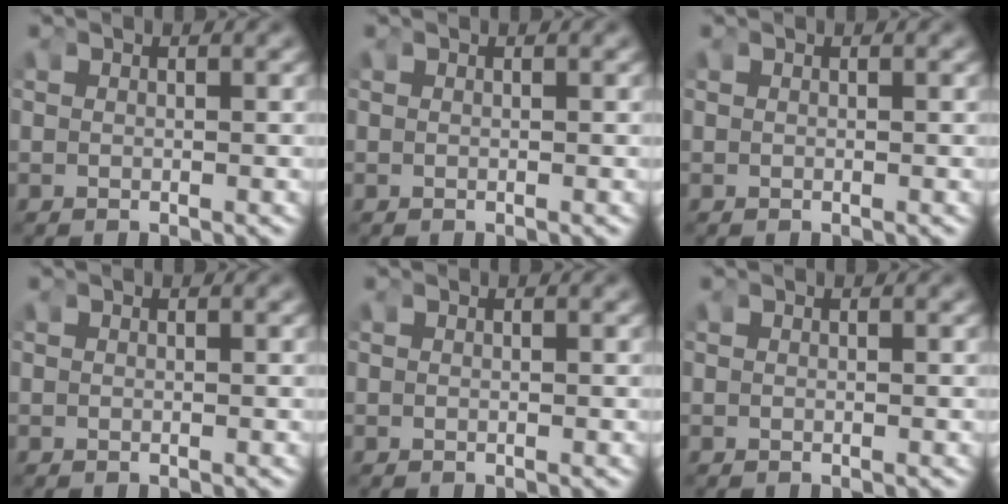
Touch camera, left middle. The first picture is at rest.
{"total": 0.0}
{"total": 0.0}
{"total": 0.0}
{"total": 0.0}
{"total": 0.0}